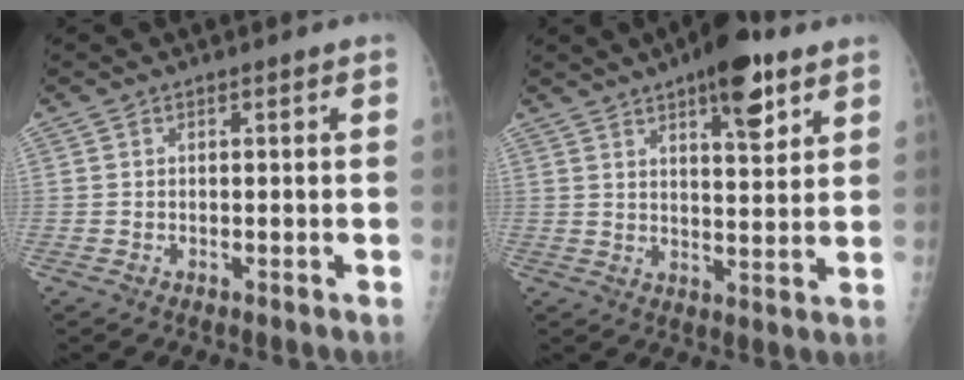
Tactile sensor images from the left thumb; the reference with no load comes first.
{"total": 10.8, "force": [6.3, 3.7, 8.0], "torque": [-0.094, -0.030, 0.089]}